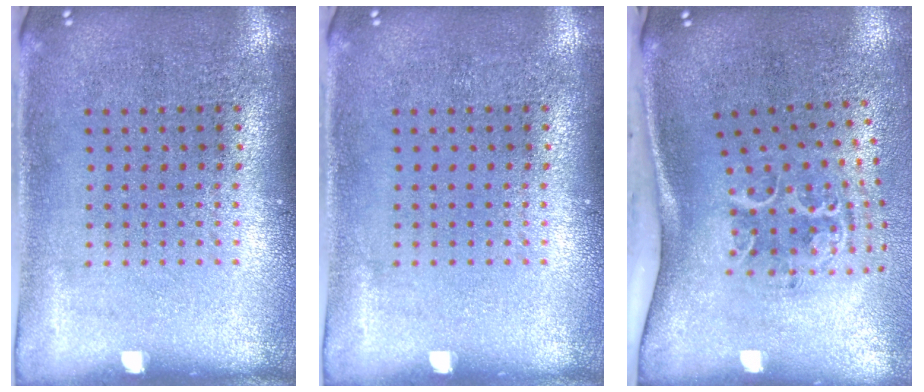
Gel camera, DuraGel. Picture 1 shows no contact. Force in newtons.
{"total": 0.0}
{"total": 2.0, "press": 1.4, "slide": 1.4}